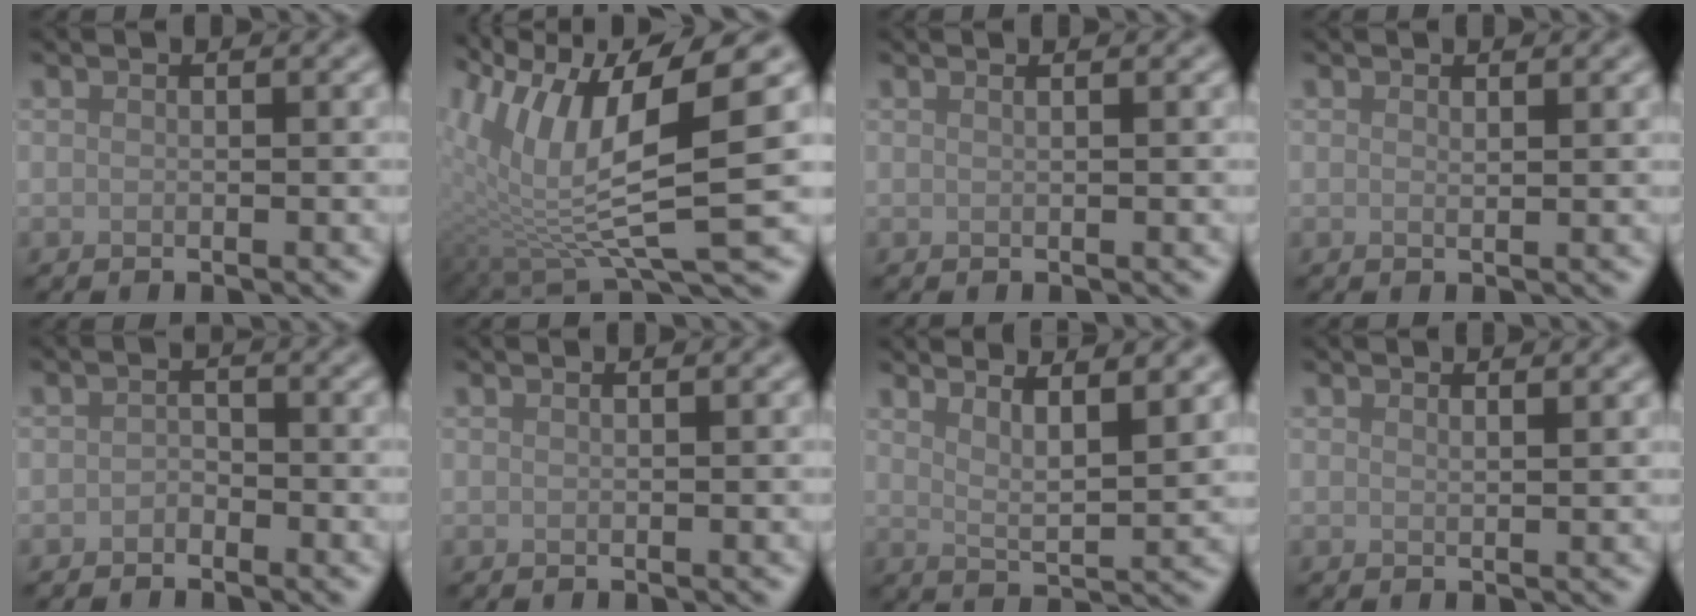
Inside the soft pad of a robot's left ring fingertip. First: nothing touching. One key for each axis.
{"total": 11.0, "fx": 2.9, "fy": 2.9, "fz": 10.2, "tx": -0.202, "ty": -0.006, "tz": 0.056}
{"total": 0.9, "fx": 0.6, "fy": 0.4, "fz": 0.6, "tx": -0.002, "ty": -0.002, "tz": 0.000}
{"total": 0.5, "fx": 0.4, "fy": 0.0, "fz": 0.3, "tx": -0.004, "ty": -0.003, "tz": 0.008}
{"total": 1.0, "fx": -0.7, "fy": 0.7, "fz": 0.4, "tx": -0.007, "ty": 0.001, "tz": -0.014}
{"total": 0.7, "fx": 0.5, "fy": 0.2, "fz": 0.4, "tx": -0.001, "ty": 0.000, "tz": 0.002}
{"total": 5.4, "fx": 3.6, "fy": 1.3, "fz": 3.8, "tx": -0.054, "ty": 0.002, "tz": 0.057}
{"total": 1.0, "fx": 0.9, "fy": 0.2, "fz": 0.4, "tx": -0.001, "ty": 0.000, "tz": 0.013}